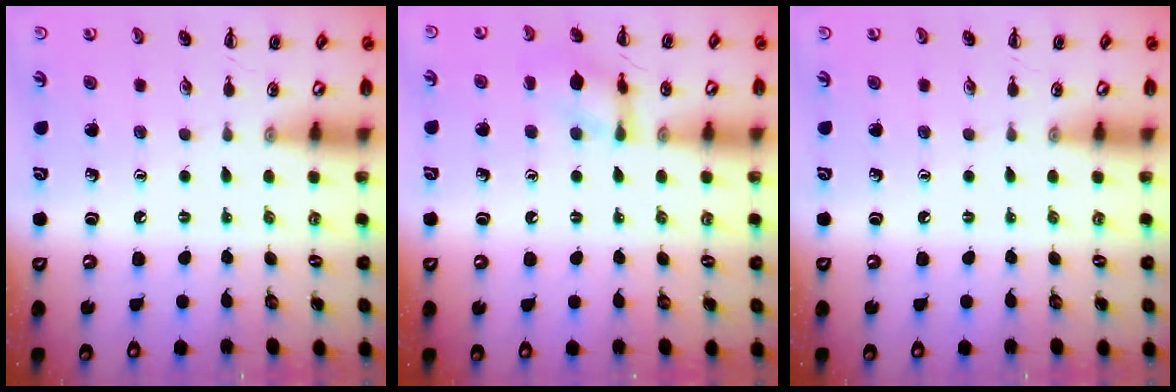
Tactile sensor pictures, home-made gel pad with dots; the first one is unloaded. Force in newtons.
{"total": 10.0, "press": 10.0, "slide": 0.6}
{"total": 0.0}